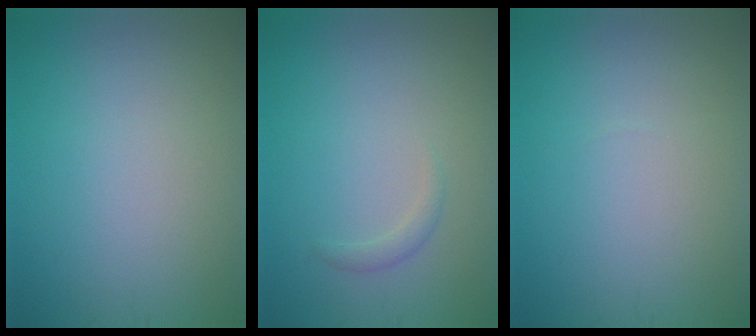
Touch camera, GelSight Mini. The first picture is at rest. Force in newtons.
{"total": 0.9, "press": 0.9, "slide": 0.1}
{"total": 0.0}